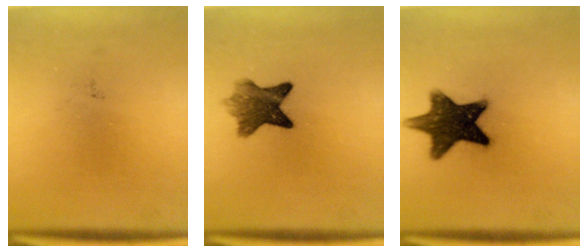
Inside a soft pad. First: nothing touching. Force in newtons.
{"total": 6.8}
{"total": 12.8}